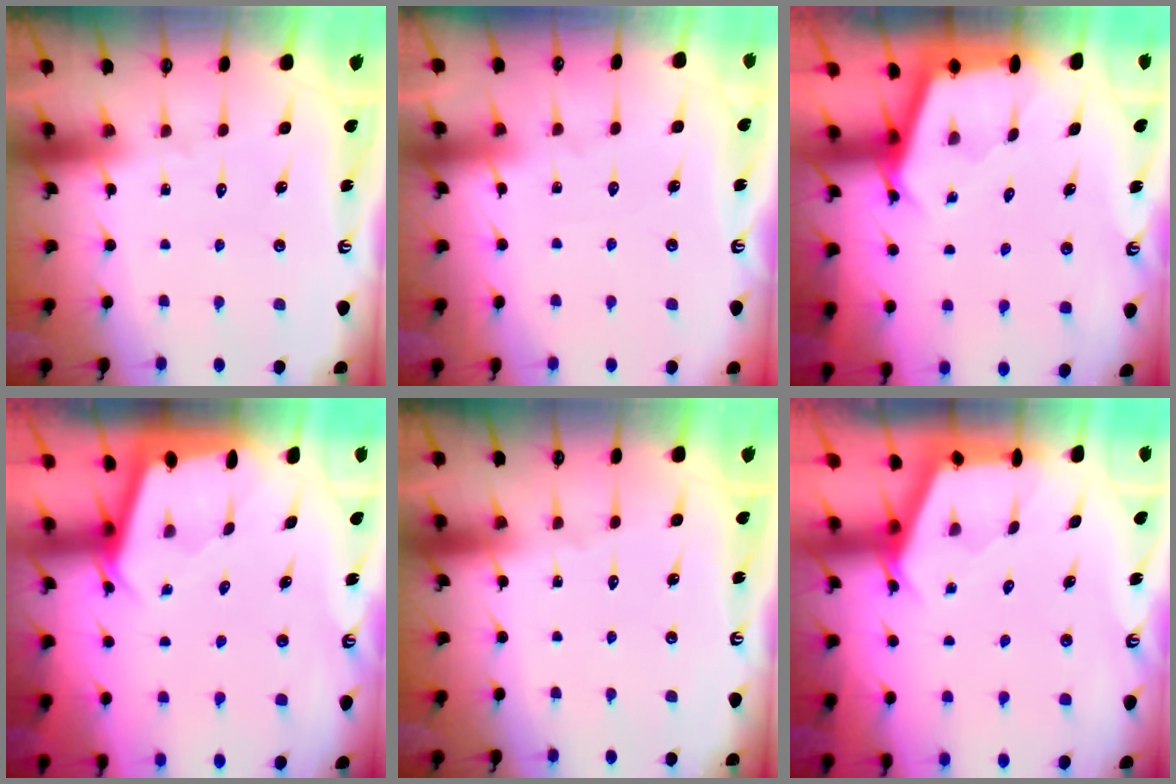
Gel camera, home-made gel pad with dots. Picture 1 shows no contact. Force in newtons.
{"total": 1.8, "press": 1.8, "slide": 0.3}
{"total": 2.5, "press": 2.5, "slide": 0.1}
{"total": 2.0, "press": 2.0, "slide": 0.2}
{"total": 0.0}
{"total": 2.6, "press": 2.6, "slide": 0.4}